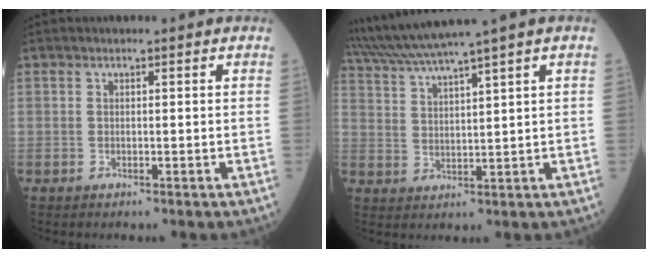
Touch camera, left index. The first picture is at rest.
{"total": 8.9, "force": [7.3, -2.2, 4.5], "torque": [-0.085, 0.018, 0.137]}